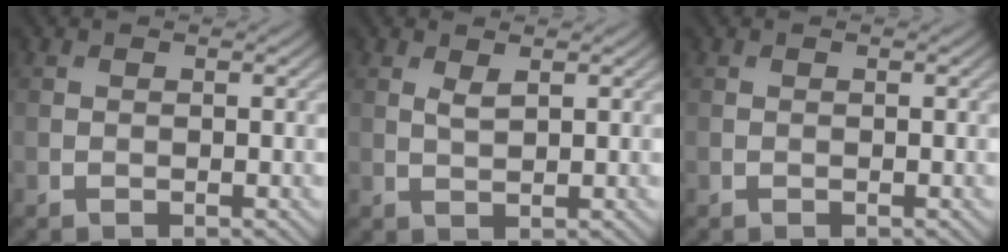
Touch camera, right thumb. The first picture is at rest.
{"total": 1.5, "force": [0.9, 0.4, 1.1], "torque": [-0.029, -0.002, 0.021]}
{"total": 0.0}